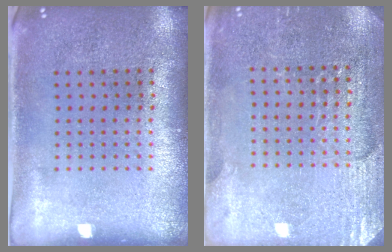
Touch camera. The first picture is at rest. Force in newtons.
{"total": 2.9, "press": 2.8, "slide": 0.3}